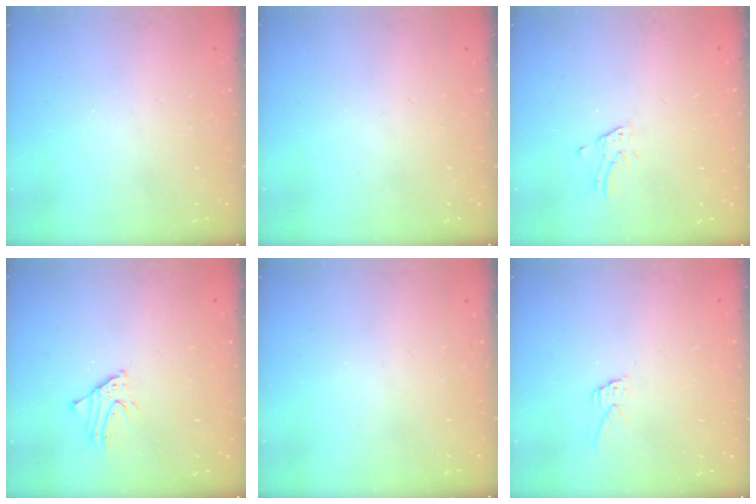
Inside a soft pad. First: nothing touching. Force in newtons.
{"total": 0.0}
{"total": 1.3, "press": 1.3, "slide": 0.1}
{"total": 2.0, "press": 2.0, "slide": 0.1}
{"total": 0.0}
{"total": 5.5, "press": 5.5, "slide": 0.2}